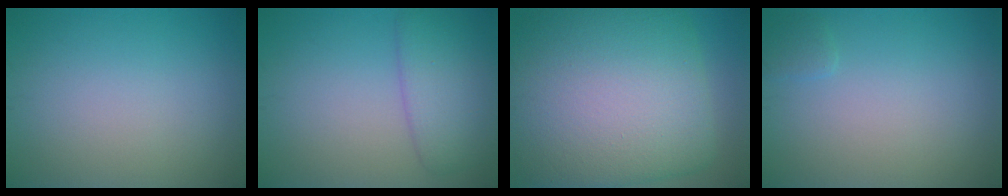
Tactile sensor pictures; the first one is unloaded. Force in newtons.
{"total": 4.3, "press": 4.3, "slide": 0.2}
{"total": 16.4, "press": 16.4, "slide": 0.5}
{"total": 0.8, "press": 0.8, "slide": 0.1}